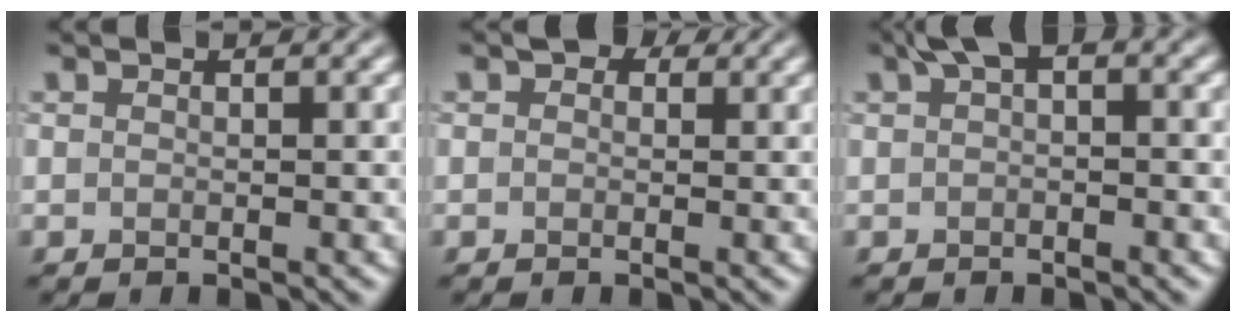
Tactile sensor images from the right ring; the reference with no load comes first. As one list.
[{"total": 1.6, "force": [0.8, 1.2, 0.8], "torque": [-0.001, 0.005, -0.013]}, {"total": 2.0, "force": [0.7, 0.9, 1.6], "torque": [-0.023, 0.014, 0.006]}]